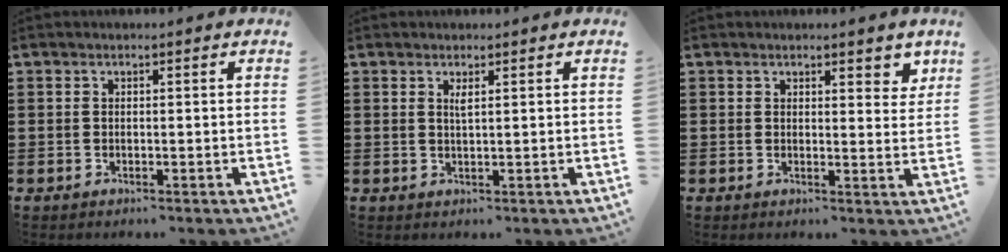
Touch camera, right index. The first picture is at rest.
{"total": 1.2, "force": [0.6, 0.1, 1.0], "torque": [-0.022, -0.001, 0.010]}
{"total": 2.7, "force": [2.2, 1.0, 1.2], "torque": [-0.013, 0.001, 0.037]}